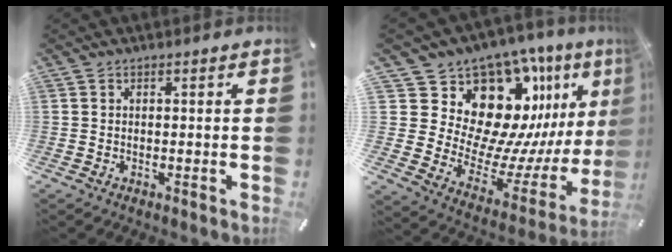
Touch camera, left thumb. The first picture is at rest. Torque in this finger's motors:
{"motor_torque": [3.01, 2.00, 0.53, 0.01, 0.06]}